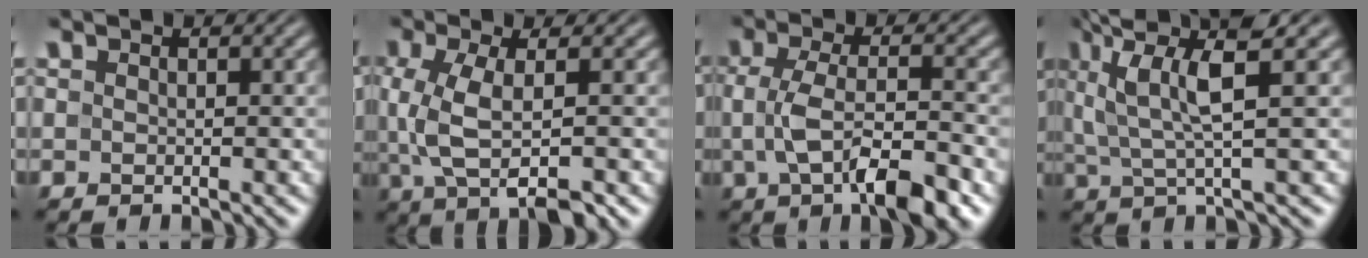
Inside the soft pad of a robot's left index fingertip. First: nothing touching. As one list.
[{"total": 5.9, "force": [-0.5, 2.2, 5.4], "torque": [-0.115, -0.003, -0.007]}, {"total": 7.1, "force": [-2.2, 2.4, 6.2], "torque": [-0.121, -0.003, -0.039]}, {"total": 5.9, "force": [2.4, 1.0, 5.3], "torque": [-0.109, 0.006, 0.044]}]